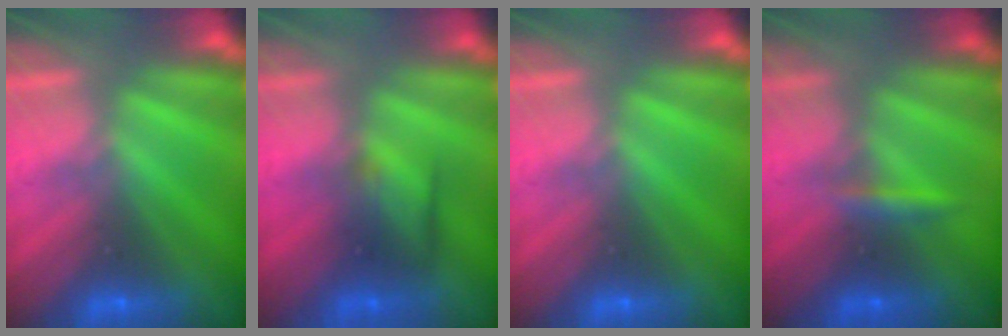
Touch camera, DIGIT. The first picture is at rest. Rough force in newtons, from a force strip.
{"total": 2.4}
{"total": 0.0}
{"total": 2.4}